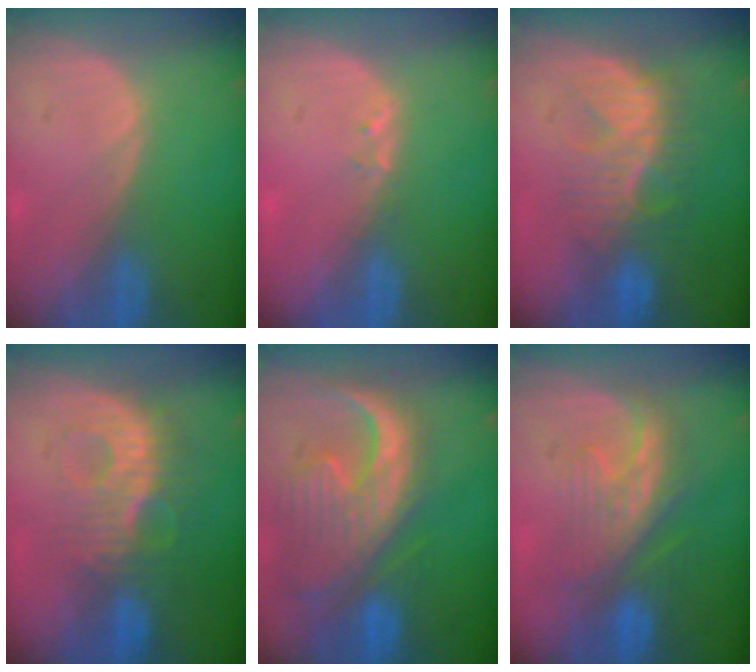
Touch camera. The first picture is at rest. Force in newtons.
{"total": 1.0, "press": 0.9, "slide": 0.5}
{"total": 8.0, "press": 7.9, "slide": 1.2}
{"total": 9.2, "press": 8.5, "slide": 3.5}
{"total": 13.4, "press": 11.5, "slide": 6.8}
{"total": 8.2, "press": 7.9, "slide": 1.8}